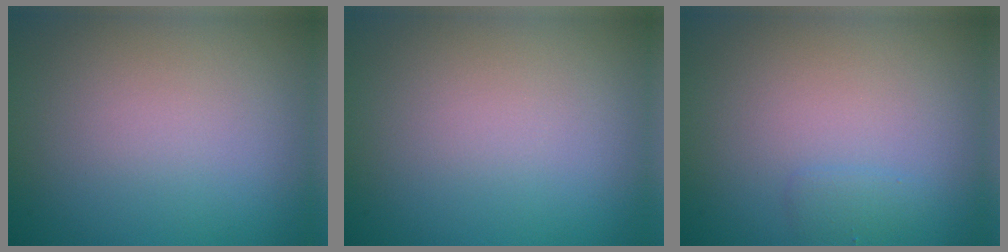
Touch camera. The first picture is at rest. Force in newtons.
{"total": 0.0}
{"total": 0.9, "press": 0.9, "slide": 0.0}